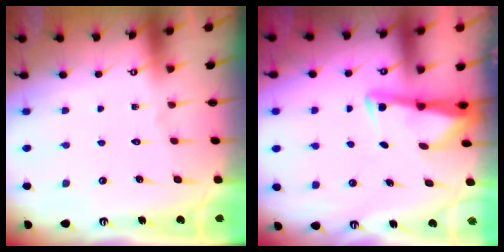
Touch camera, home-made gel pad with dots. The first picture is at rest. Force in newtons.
{"total": 3.1, "press": 3.1, "slide": 0.3}